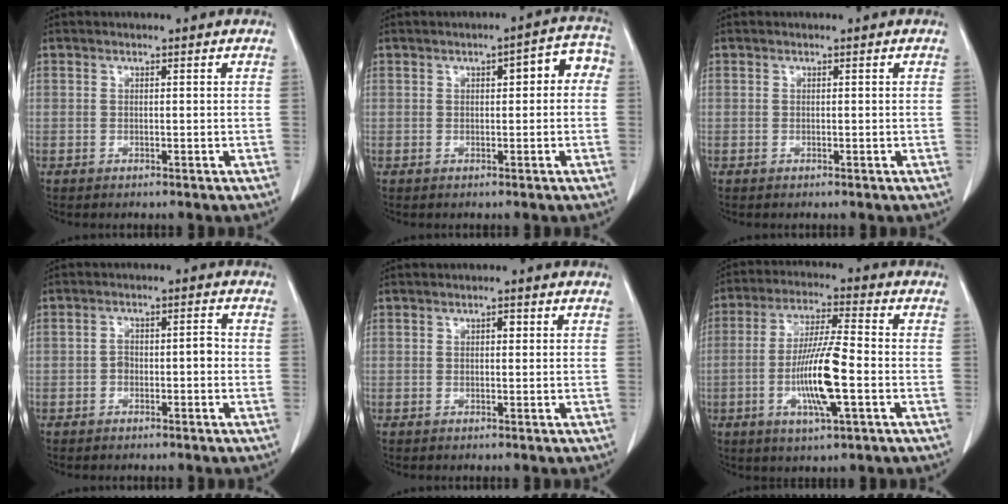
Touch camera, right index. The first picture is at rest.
{"total": 5.3, "force": [0.9, 2.0, 4.8], "torque": [-0.049, 0.034, 0.004]}
{"total": 0.0}
{"total": 3.3, "force": [-1.0, 1.5, 2.8], "torque": [-0.042, 0.017, -0.014]}
{"total": 0.9, "force": [0.2, 0.5, 0.7], "torque": [-0.008, 0.003, 0.002]}
{"total": 11.5, "force": [-2.9, 1.0, 11.1], "torque": [-0.215, -0.006, -0.056]}